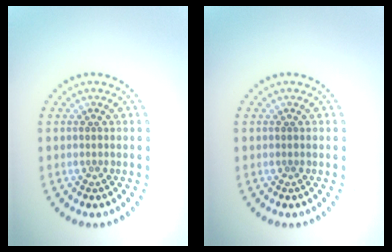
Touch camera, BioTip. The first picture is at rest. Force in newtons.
{"total": 0.0}